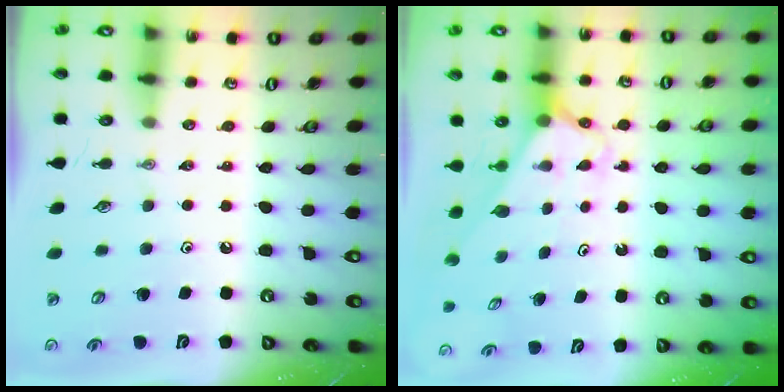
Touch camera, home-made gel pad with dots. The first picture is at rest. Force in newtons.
{"total": 2.6, "press": 2.6, "slide": 0.2}